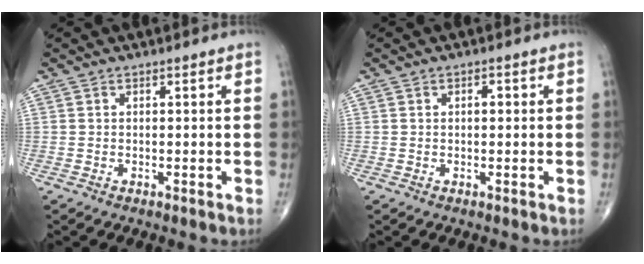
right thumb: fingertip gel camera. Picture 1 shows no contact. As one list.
[{"total": 1.3, "force": [0.2, 0.7, 1.1], "torque": [-0.016, 0.003, 0.003]}]